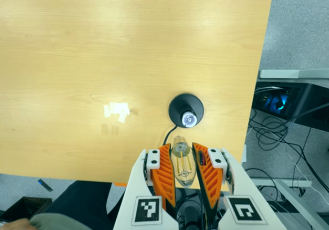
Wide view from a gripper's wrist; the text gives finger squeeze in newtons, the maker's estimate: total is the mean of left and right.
{"total": 22.4, "left": 24.6, "right": 20.1}